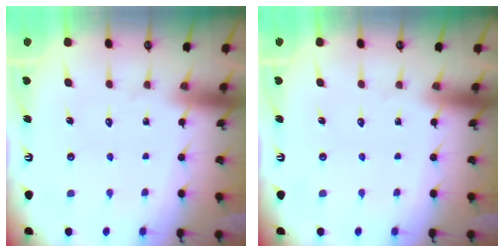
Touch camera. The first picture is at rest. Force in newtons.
{"total": 0.0}